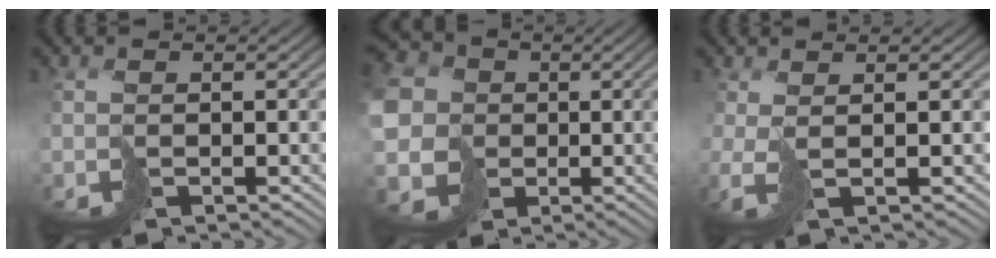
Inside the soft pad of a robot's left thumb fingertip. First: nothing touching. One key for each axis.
{"total": 10.9, "fx": 0.1, "fy": 9.7, "fz": 5.1, "tx": -0.169, "ty": -0.017, "tz": 0.007}
{"total": 2.1, "fx": 0.4, "fy": 0.6, "fz": 2.0, "tx": -0.046, "ty": 0.002, "tz": 0.009}